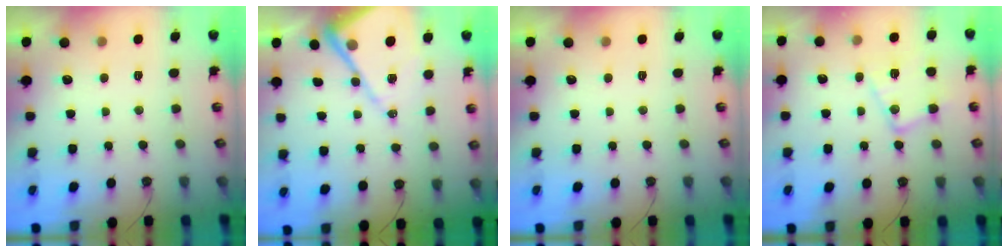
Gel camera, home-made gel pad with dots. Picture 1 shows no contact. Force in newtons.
{"total": 13.1, "press": 13.1, "slide": 1.4}
{"total": 0.0}
{"total": 14.0, "press": 13.9, "slide": 1.1}